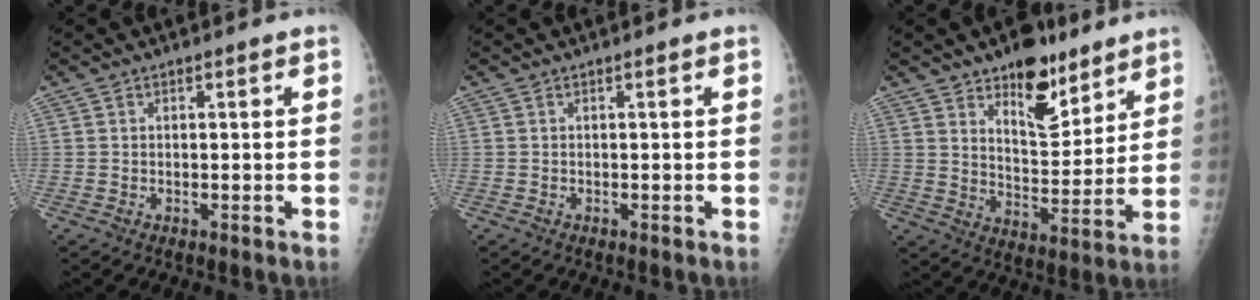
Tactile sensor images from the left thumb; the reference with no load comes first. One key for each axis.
{"total": 0.0}
{"total": 13.6, "fx": 8.9, "fy": 6.6, "fz": 7.9, "tx": -0.077, "ty": -0.059, "tz": 0.142}